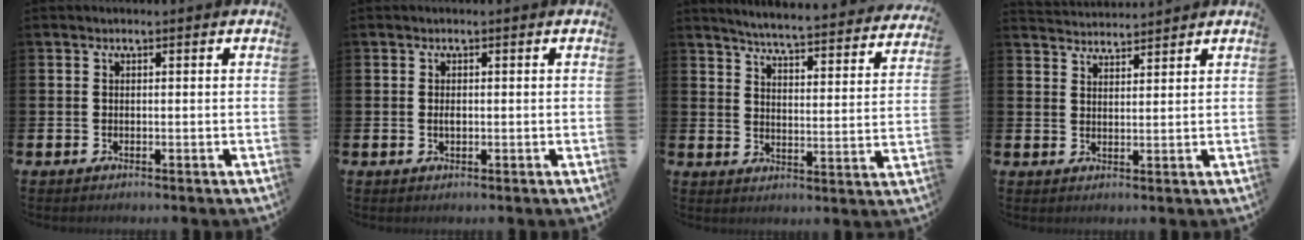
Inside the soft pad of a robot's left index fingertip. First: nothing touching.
{"total": 0.9, "force": [0.0, 0.4, 0.7], "torque": [-0.015, 0.002, -0.001]}
{"total": 5.1, "force": [5.0, -0.1, 1.2], "torque": [-0.040, -0.047, 0.081]}
{"total": 3.4, "force": [3.3, 0.1, -0.2], "torque": [-0.003, -0.020, 0.061]}